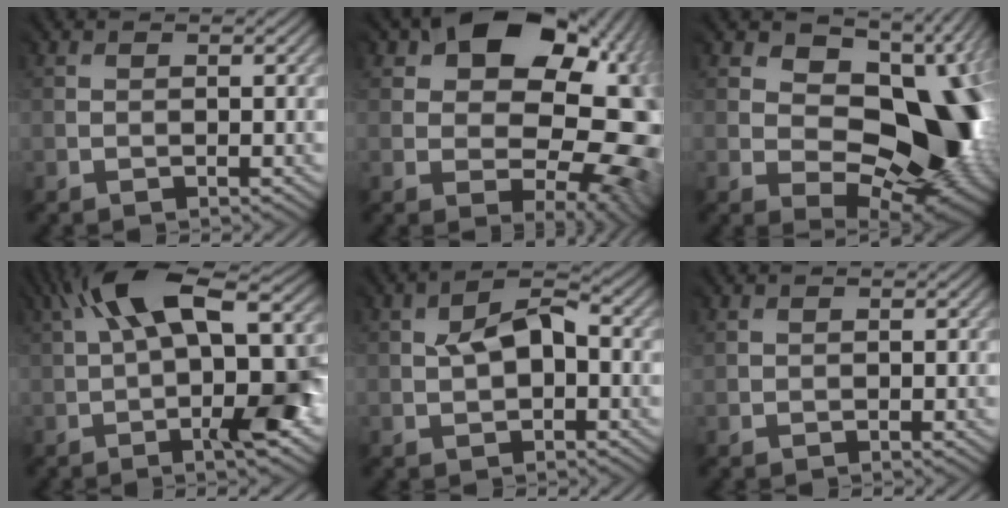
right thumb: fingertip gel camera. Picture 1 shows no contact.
{"total": 15.8, "force": [3.3, 10.7, 11.2], "torque": [-0.130, -0.006, 0.069]}
{"total": 17.4, "force": [0.1, 11.4, 13.1], "torque": [-0.126, -0.024, 0.030]}
{"total": 13.6, "force": [0.7, 4.2, 12.9], "torque": [-0.207, 0.029, 0.011]}
{"total": 4.0, "force": [0.7, 2.4, 3.1], "torque": [-0.051, 0.009, 0.011]}
{"total": 0.0}